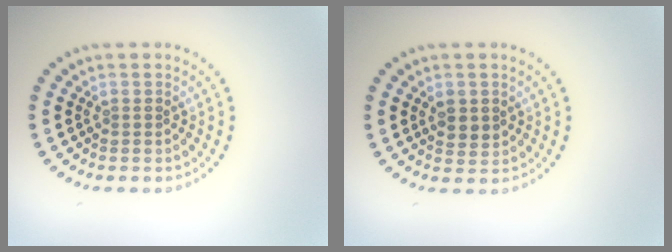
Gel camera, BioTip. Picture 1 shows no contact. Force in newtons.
{"total": 1.8, "press": 1.7, "slide": 0.4}